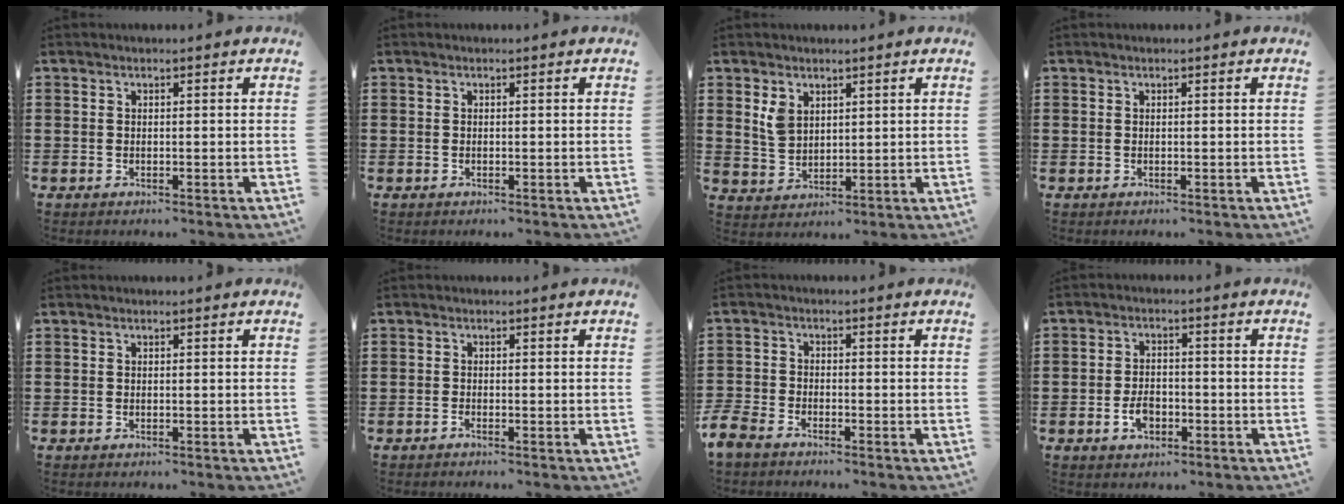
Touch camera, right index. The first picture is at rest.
{"total": 0.0}
{"total": 3.7, "force": [2.1, 2.4, 1.7], "torque": [-0.043, 0.009, 0.039]}
{"total": 0.0}
{"total": 0.0}
{"total": 0.8, "force": [-0.8, -0.2, 0.1], "torque": [-0.002, -0.003, -0.016]}
{"total": 2.7, "force": [-2.7, 0.6, 0.2], "torque": [-0.028, -0.005, -0.064]}
{"total": 3.6, "force": [-1.5, 2.4, 2.2], "torque": [-0.050, 0.001, -0.031]}